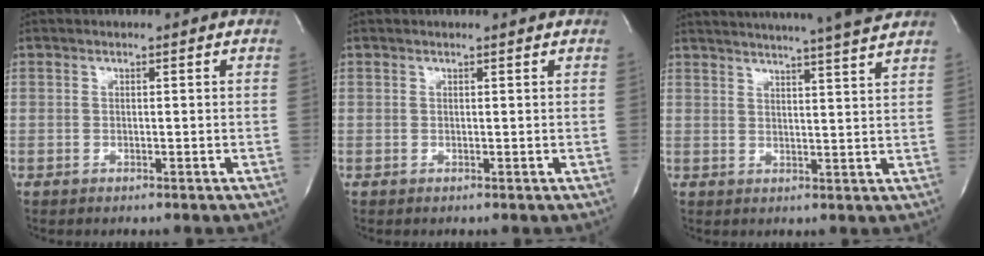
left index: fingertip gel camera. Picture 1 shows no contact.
{"total": 0.6, "force": [0.6, -0.1, 0.1], "torque": [-0.008, -0.004, 0.008]}
{"total": 17.4, "force": [15.7, -0.9, 7.5], "torque": [-0.128, -0.017, 0.204]}